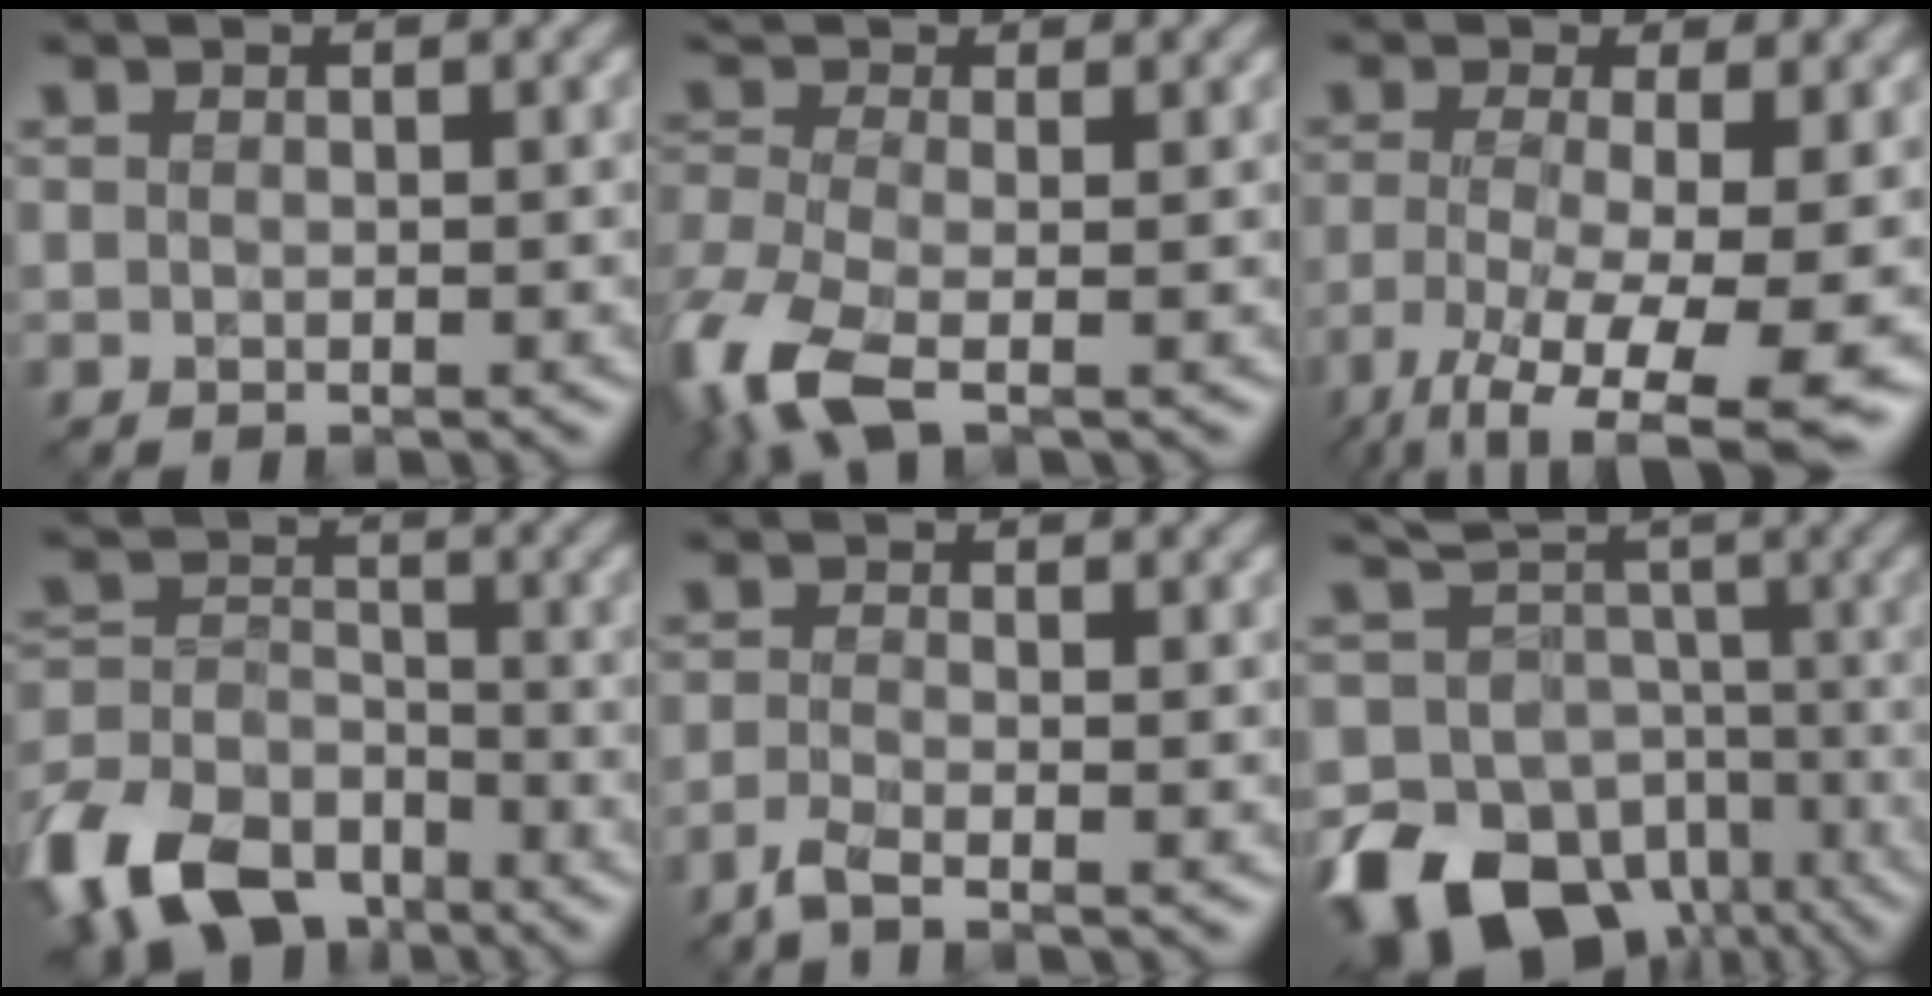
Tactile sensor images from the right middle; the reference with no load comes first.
{"total": 7.2, "force": [-3.3, 3.3, 5.5], "torque": [-0.146, -0.017, -0.075]}
{"total": 9.2, "force": [-4.0, 2.9, 7.7], "torque": [-0.150, -0.031, -0.070]}
{"total": 11.9, "force": [-8.2, 6.9, 5.0], "torque": [-0.092, -0.011, -0.162]}
{"total": 2.3, "force": [-1.5, 0.5, 1.7], "torque": [-0.035, -0.011, -0.042]}
{"total": 14.8, "force": [-8.1, 10.8, 6.1], "torque": [-0.115, -0.027, -0.129]}